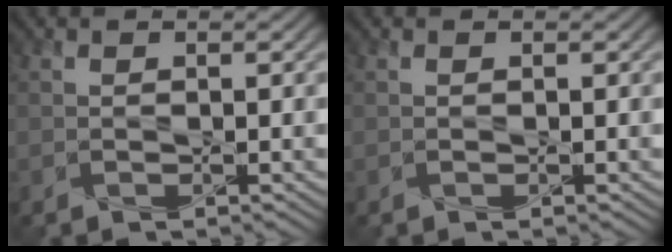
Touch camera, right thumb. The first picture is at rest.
{"total": 0.0}